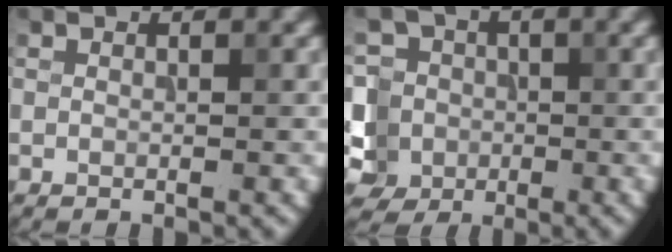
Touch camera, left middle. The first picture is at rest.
{"total": 9.8, "force": [-1.7, 8.7, 4.1], "torque": [-0.092, 0.022, -0.072]}